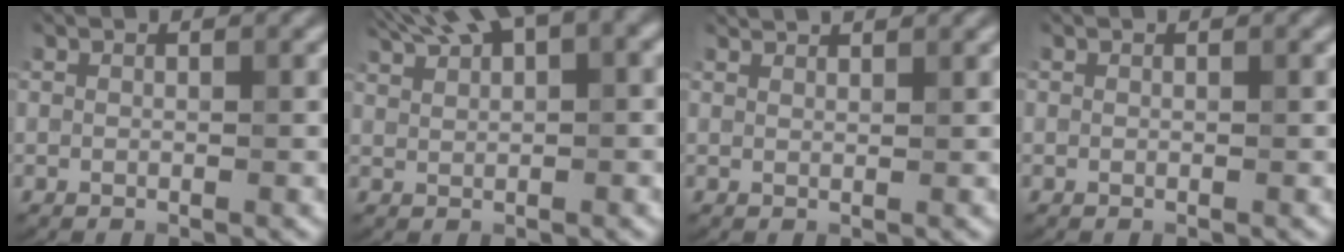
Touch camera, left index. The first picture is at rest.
{"total": 6.9, "force": [4.9, 1.6, 4.5], "torque": [-0.084, 0.024, 0.086]}
{"total": 1.8, "force": [1.7, 0.1, 0.4], "torque": [-0.007, 0.002, 0.020]}
{"total": 0.0}